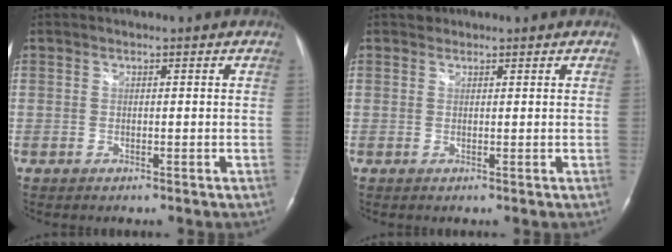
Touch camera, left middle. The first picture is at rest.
{"total": 0.9, "force": [0.7, 0.5, -0.1], "torque": [0.000, 0.003, 0.008]}